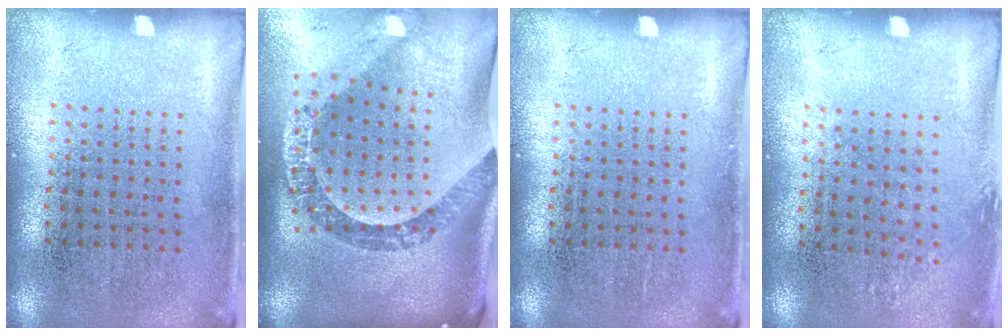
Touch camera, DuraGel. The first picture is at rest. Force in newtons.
{"total": 2.5, "press": 2.0, "slide": 1.5}
{"total": 0.0}
{"total": 0.7, "press": 0.6, "slide": 0.4}